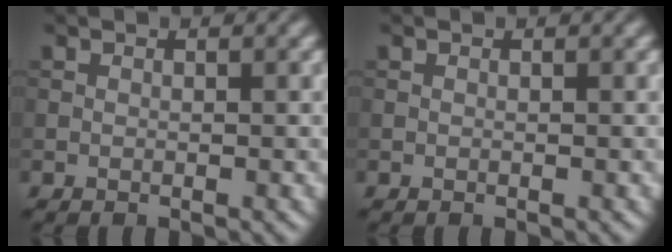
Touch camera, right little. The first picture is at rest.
{"total": 0.0}